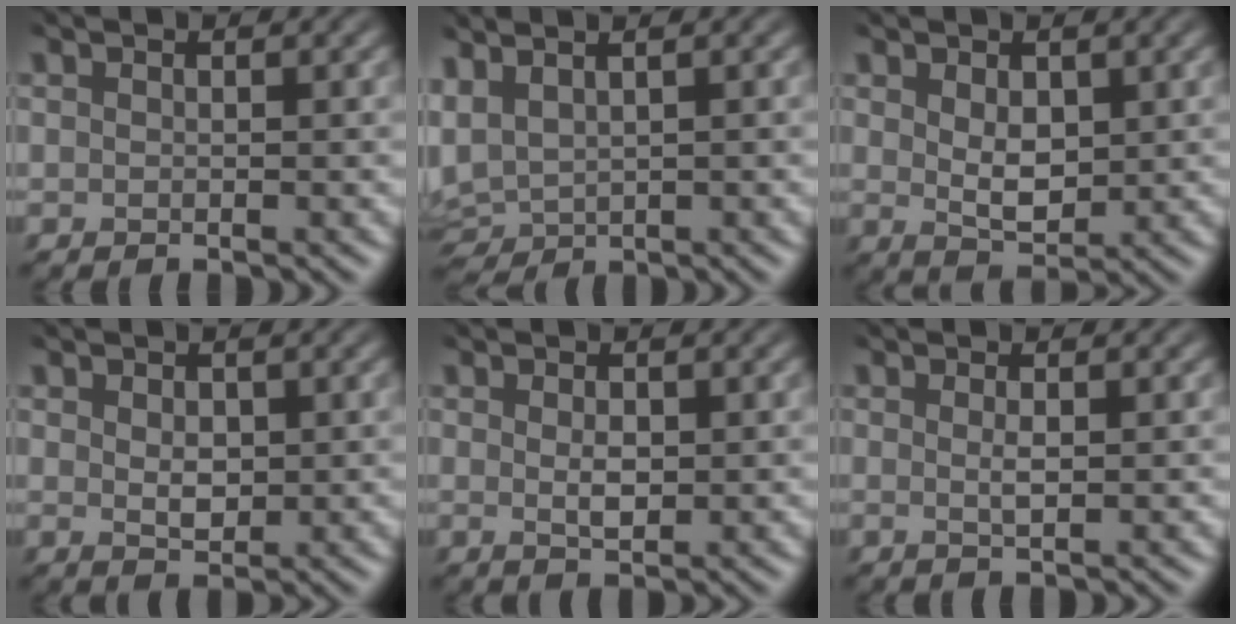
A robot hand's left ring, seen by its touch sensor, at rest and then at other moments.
{"total": 3.0, "force": [0.7, 1.8, 2.3], "torque": [-0.071, 0.004, 0.015]}
{"total": 2.9, "force": [0.4, 1.7, 2.3], "torque": [-0.054, -0.013, 0.013]}
{"total": 1.8, "force": [0.2, 1.1, 1.4], "torque": [-0.038, -0.011, 0.011]}
{"total": 1.3, "force": [0.2, 0.6, 1.1], "torque": [-0.029, -0.011, 0.007]}
{"total": 1.1, "force": [0.3, 0.4, 1.1], "torque": [-0.010, -0.002, -0.004]}